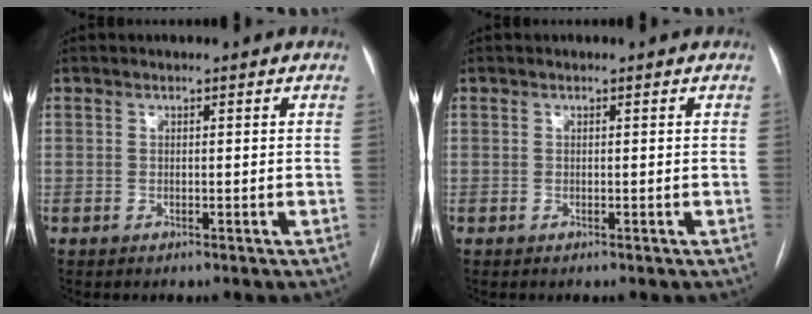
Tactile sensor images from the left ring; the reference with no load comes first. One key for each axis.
{"total": 0.0}